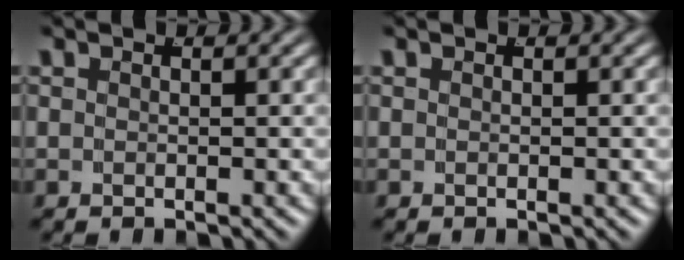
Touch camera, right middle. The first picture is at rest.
{"total": 0.0}